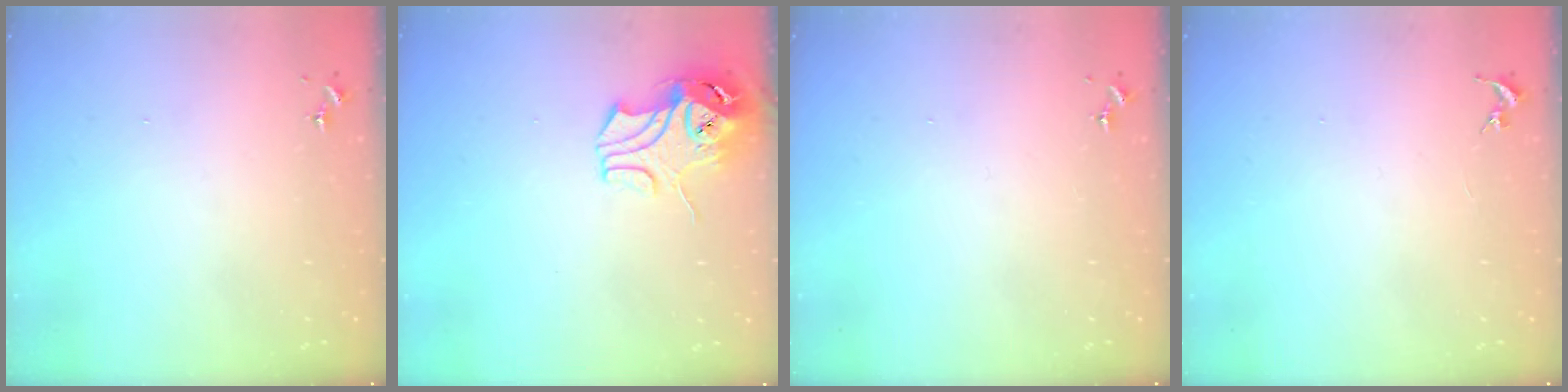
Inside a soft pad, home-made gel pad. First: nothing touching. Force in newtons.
{"total": 10.3, "press": 10.2, "slide": 1.6}
{"total": 0.0}
{"total": 0.0}